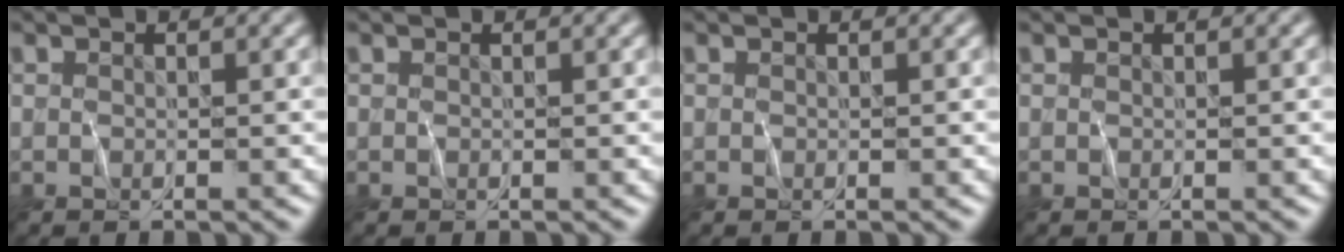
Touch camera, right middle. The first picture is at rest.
{"total": 0.0}
{"total": 0.0}
{"total": 0.0}